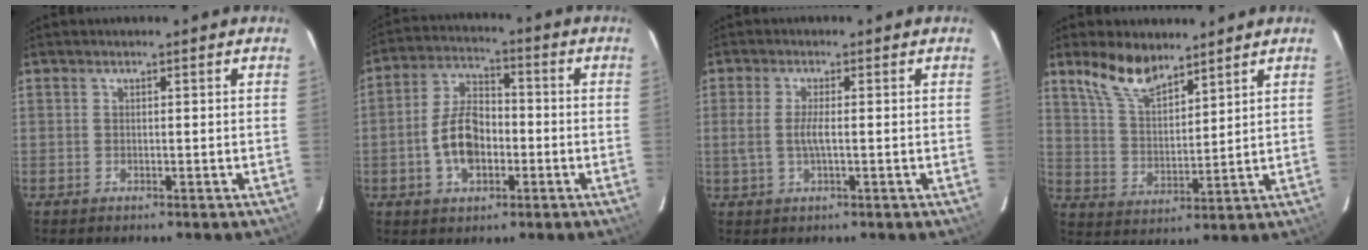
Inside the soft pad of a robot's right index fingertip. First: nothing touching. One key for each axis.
{"total": 9.8, "fx": -2.7, "fy": 5.9, "fz": 7.3, "tx": -0.146, "ty": 0.018, "tz": -0.041}
{"total": 3.5, "fx": -0.4, "fy": 0.5, "fz": 3.4, "tx": -0.067, "ty": -0.003, "tz": -0.007}
{"total": 9.4, "fx": 7.2, "fy": 3.5, "fz": 4.9, "tx": -0.094, "ty": 0.011, "tz": 0.145}